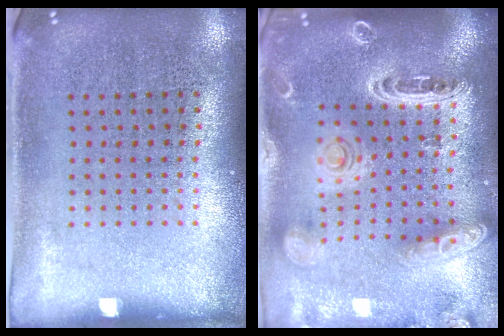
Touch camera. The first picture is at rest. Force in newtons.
{"total": 2.5, "press": 2.3, "slide": 1.2}